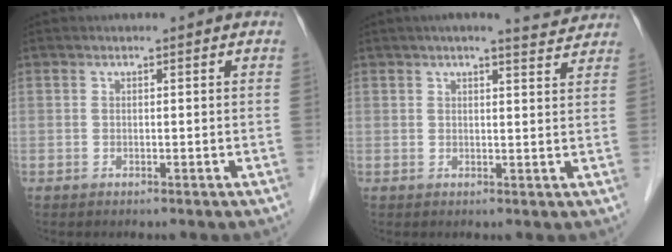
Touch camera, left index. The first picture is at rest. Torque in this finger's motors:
{"motor_torque": [0.76, -0.78, 0.19, 0.02]}